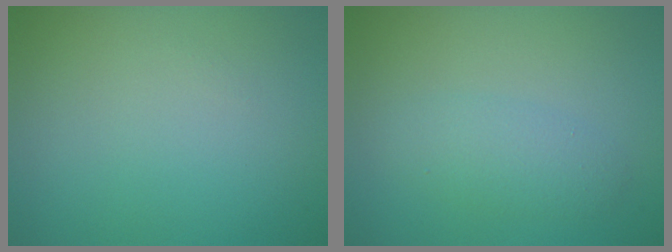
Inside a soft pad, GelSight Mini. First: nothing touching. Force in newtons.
{"total": 2.2, "press": 2.2, "slide": 0.1}